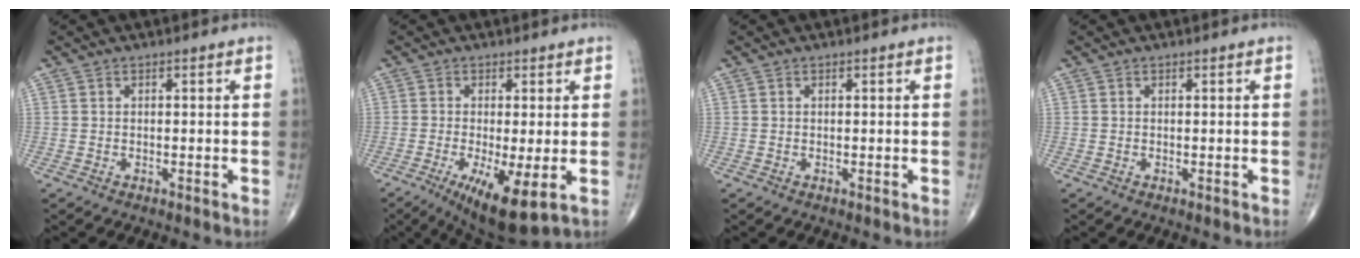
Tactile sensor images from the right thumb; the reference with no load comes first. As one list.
[{"total": 10.0, "force": [-3.0, 2.5, 9.2], "torque": [-0.158, -0.023, -0.042]}, {"total": 0.0}, {"total": 0.0}]